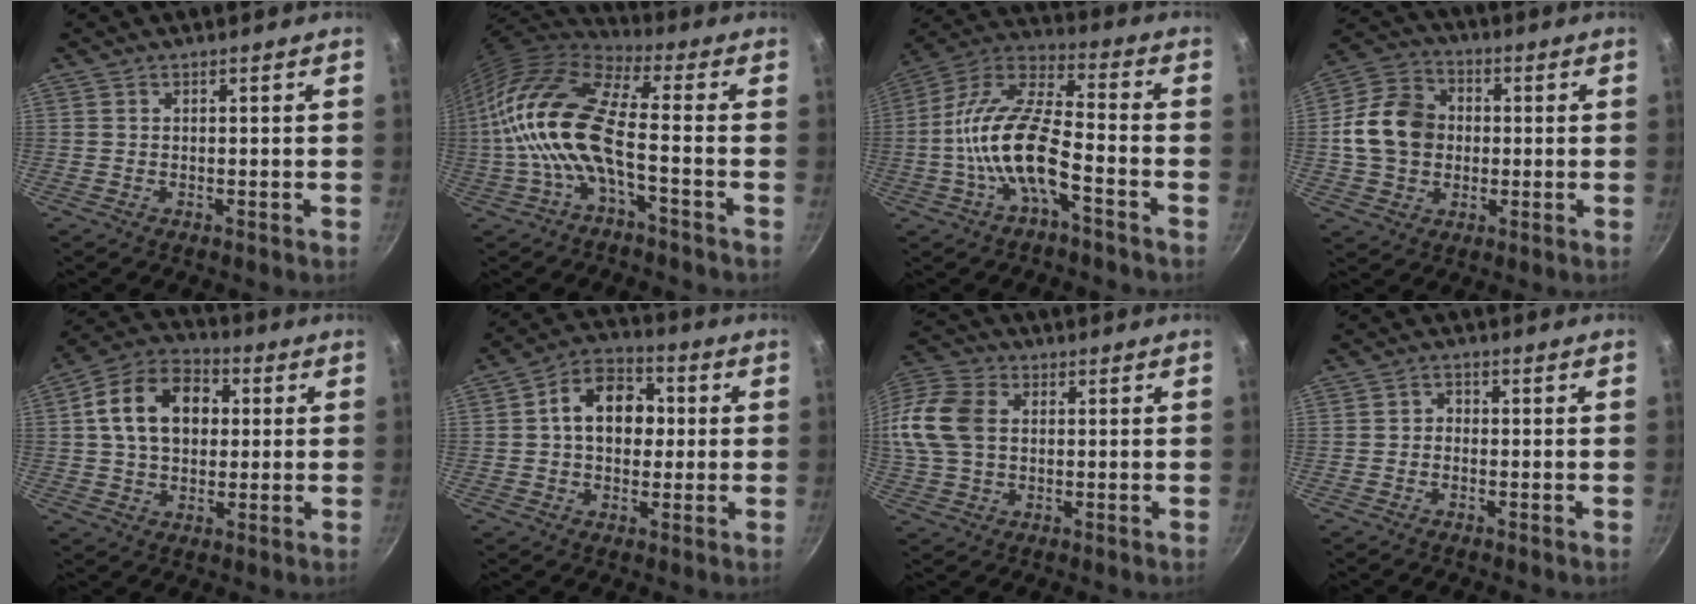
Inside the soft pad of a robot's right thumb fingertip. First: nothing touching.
{"total": 16.7, "force": [-2.5, 6.4, 15.2], "torque": [-0.308, 0.028, -0.061]}
{"total": 15.3, "force": [-5.2, 5.7, 13.2], "torque": [-0.254, 0.047, -0.114]}
{"total": 13.2, "force": [0.2, 10.8, 7.7], "torque": [-0.114, 0.020, -0.008]}
{"total": 14.7, "force": [2.5, 10.6, 9.8], "torque": [-0.138, 0.023, 0.026]}
{"total": 12.2, "force": [1.2, 8.9, 8.2], "torque": [-0.084, 0.023, 0.002]}
{"total": 16.8, "force": [1.9, 12.4, 11.2], "torque": [-0.248, 0.029, 0.025]}
{"total": 1.6, "force": [-0.7, 1.3, 0.7], "torque": [-0.007, 0.011, -0.016]}